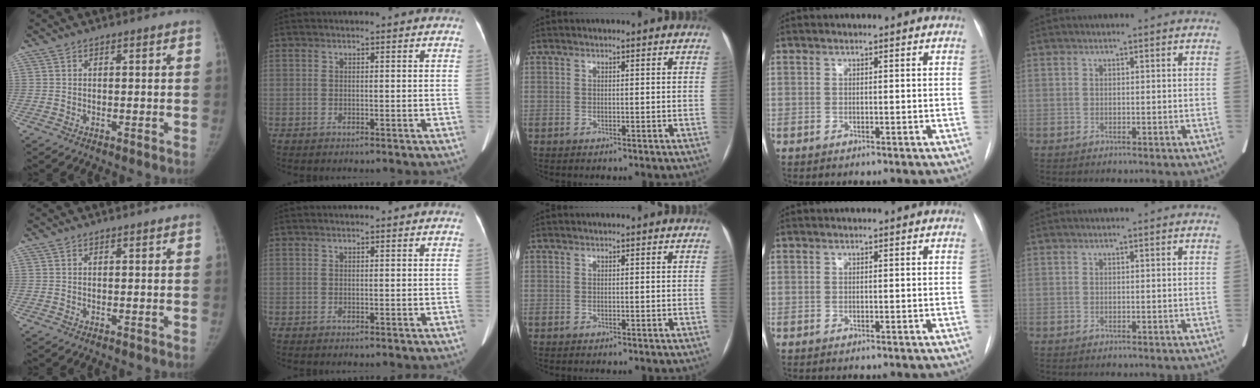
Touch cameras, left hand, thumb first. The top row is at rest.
{}